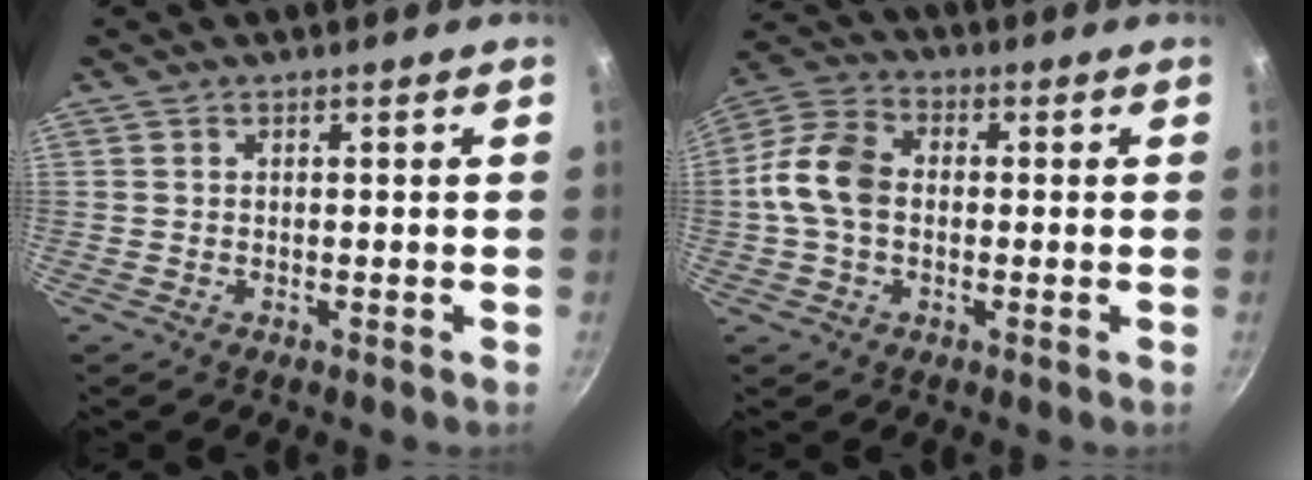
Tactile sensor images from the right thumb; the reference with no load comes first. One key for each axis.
{"total": 10.4, "fx": -0.4, "fy": 7.4, "fz": 7.3, "tx": -0.129, "ty": 0.028, "tz": -0.024}